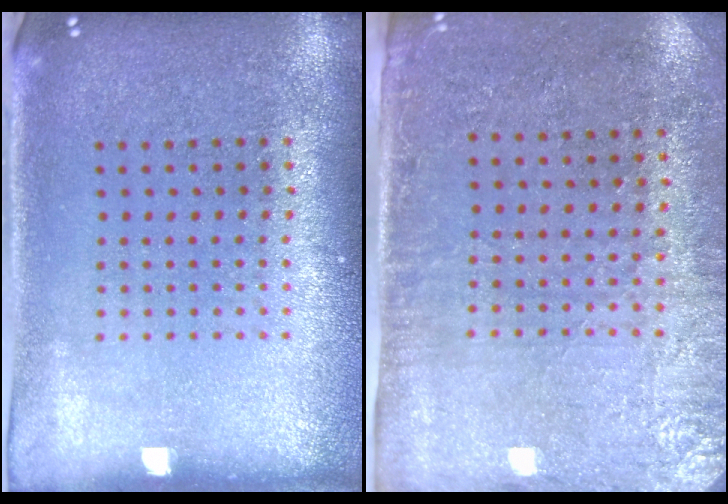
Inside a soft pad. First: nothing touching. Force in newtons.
{"total": 2.9, "press": 2.5, "slide": 1.5}